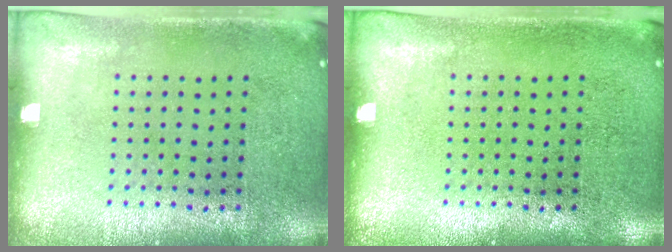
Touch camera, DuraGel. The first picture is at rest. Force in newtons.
{"total": 0.0}